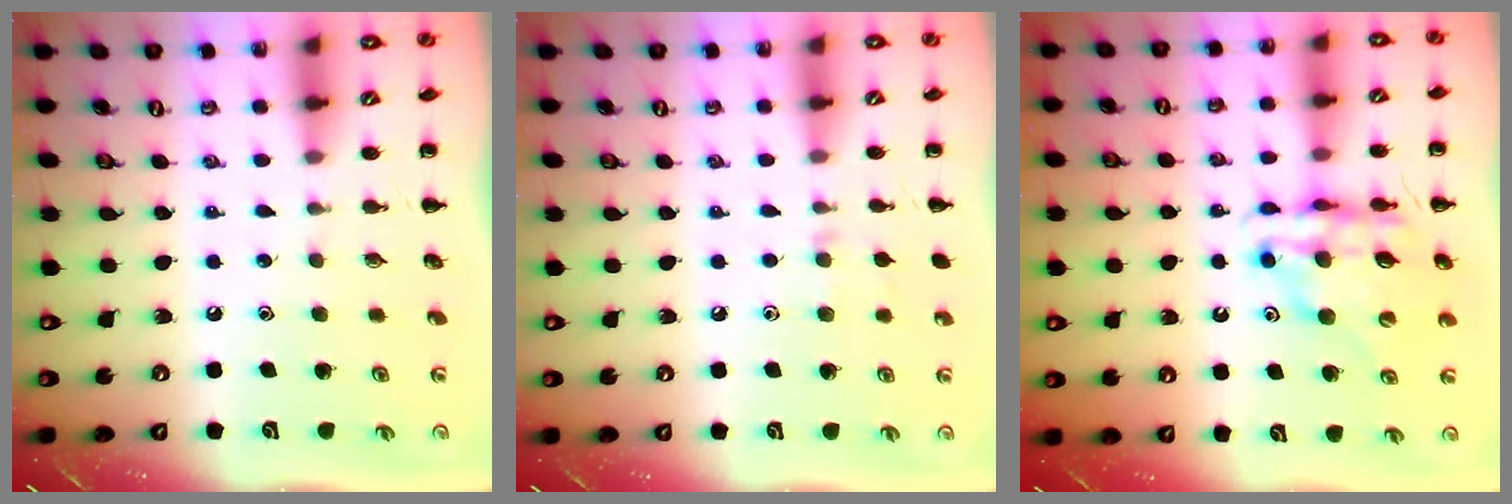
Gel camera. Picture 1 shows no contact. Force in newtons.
{"total": 5.5, "press": 5.1, "slide": 2.0}
{"total": 13.2, "press": 12.6, "slide": 3.8}